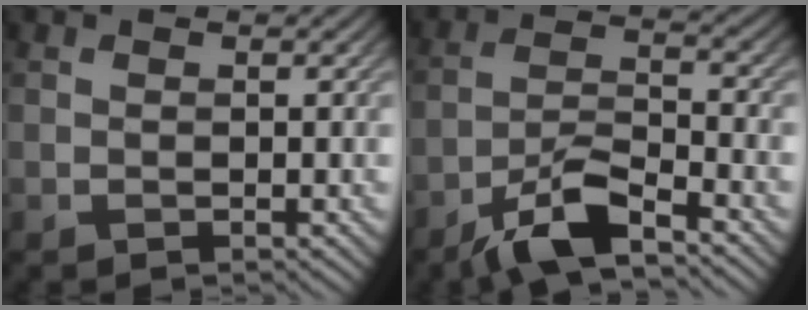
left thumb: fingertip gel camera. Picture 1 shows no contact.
{"total": 7.6, "force": [-5.4, 1.7, 5.0], "torque": [-0.096, 0.002, -0.109]}